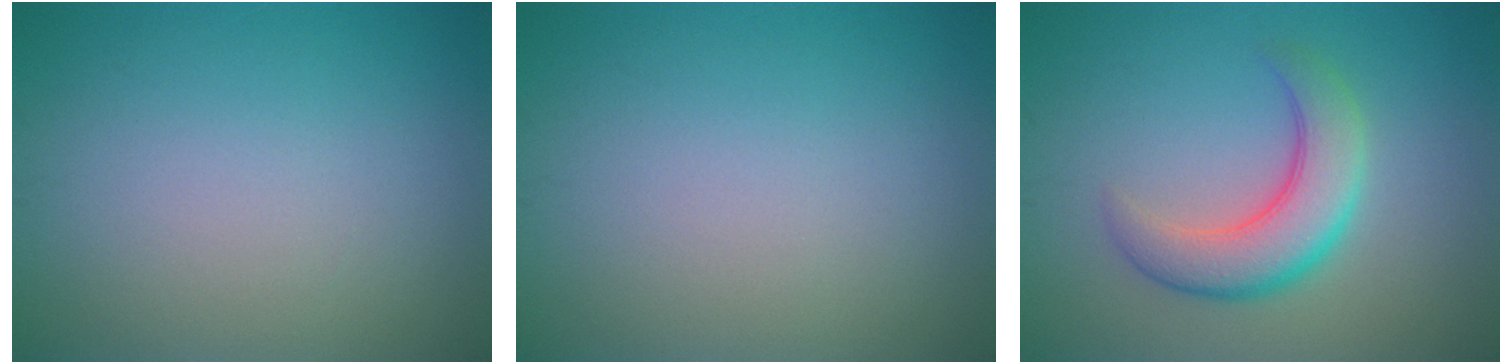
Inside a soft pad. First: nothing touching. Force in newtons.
{"total": 0.0}
{"total": 5.2, "press": 5.2, "slide": 0.3}